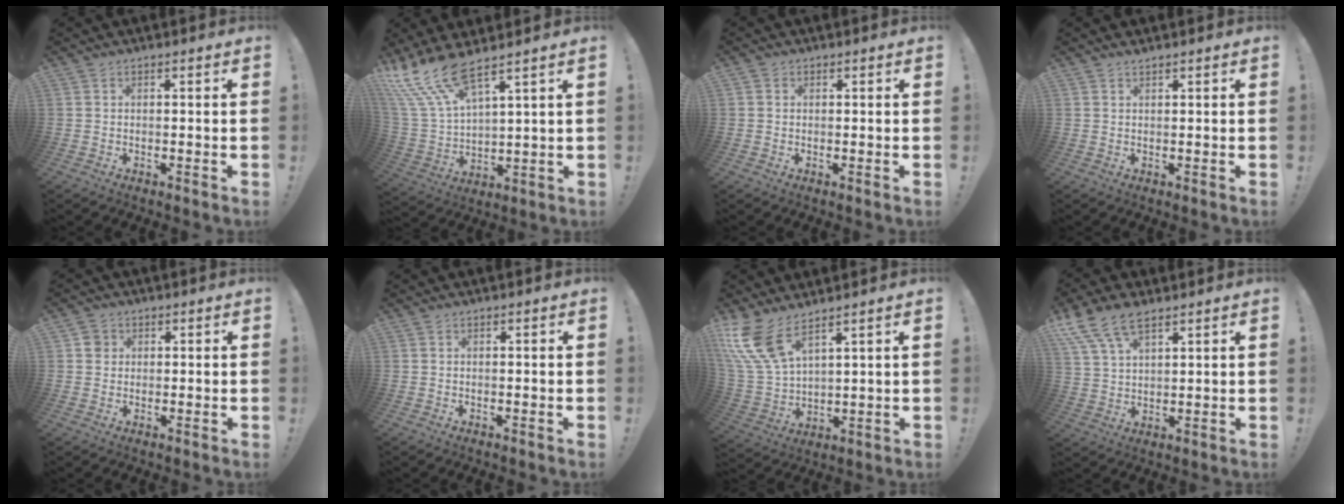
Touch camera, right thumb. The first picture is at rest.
{"total": 12.8, "force": [10.1, 3.0, 7.2], "torque": [-0.154, -0.069, 0.185]}
{"total": 0.9, "force": [0.3, 0.8, 0.1], "torque": [0.004, -0.001, 0.004]}
{"total": 0.8, "force": [0.8, -0.2, 0.2], "torque": [0.003, -0.004, 0.014]}
{"total": 3.0, "force": [0.7, 2.8, 0.9], "torque": [-0.006, 0.004, 0.012]}
{"total": 0.0}
{"total": 11.8, "force": [8.0, 4.2, 7.6], "torque": [-0.181, -0.041, 0.152]}
{"total": 9.7, "force": [6.7, 4.3, 5.6], "torque": [-0.105, -0.024, 0.129]}